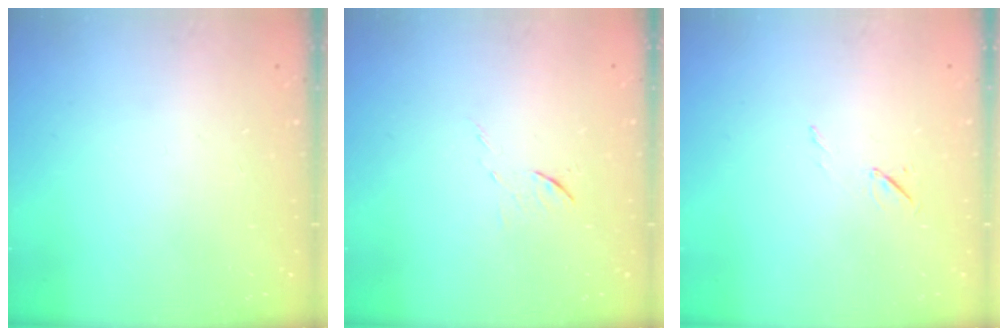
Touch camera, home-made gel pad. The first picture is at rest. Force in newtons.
{"total": 5.3, "press": 5.3, "slide": 0.6}
{"total": 5.0, "press": 4.6, "slide": 1.9}